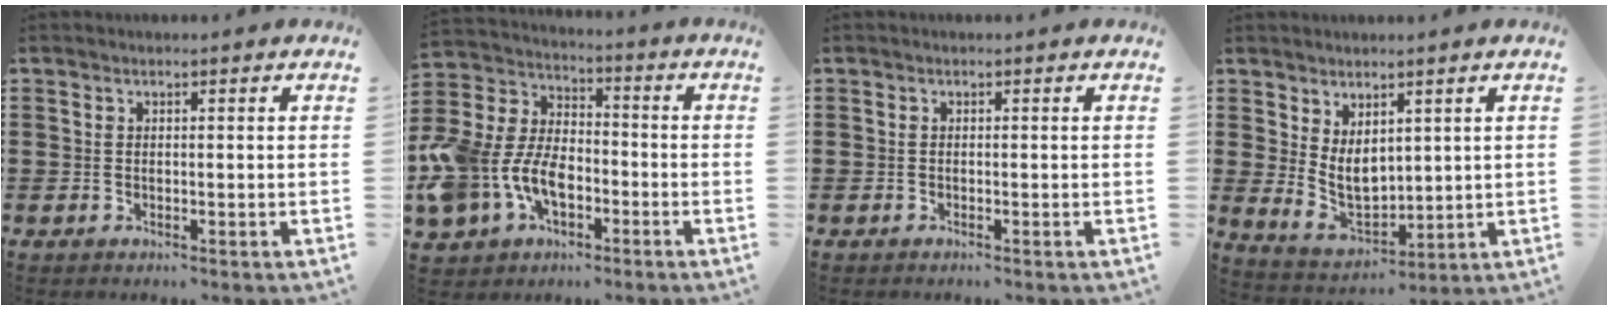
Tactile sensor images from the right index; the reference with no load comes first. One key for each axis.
{"total": 10.1, "fx": -4.1, "fy": 7.1, "fz": 5.9, "tx": -0.177, "ty": 0.003, "tz": -0.088}
{"total": 0.0}
{"total": 5.5, "fx": 2.0, "fy": 3.8, "fz": 3.4, "tx": -0.065, "ty": -0.008, "tz": 0.037}